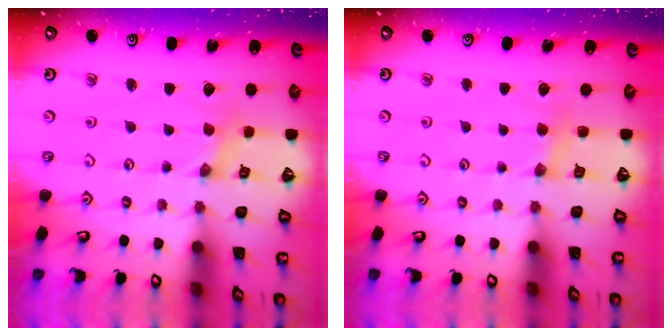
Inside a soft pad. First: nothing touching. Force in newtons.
{"total": 4.9, "press": 4.8, "slide": 0.7}